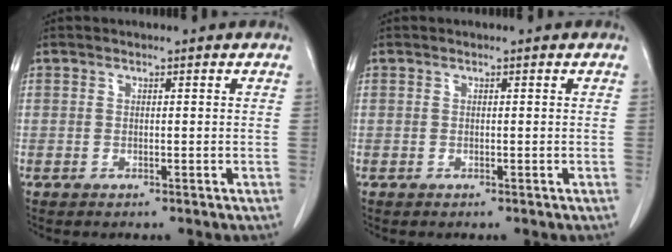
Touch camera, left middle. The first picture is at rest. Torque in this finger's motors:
{"motor_torque": [0.58, -0.92, -0.01, -0.01]}